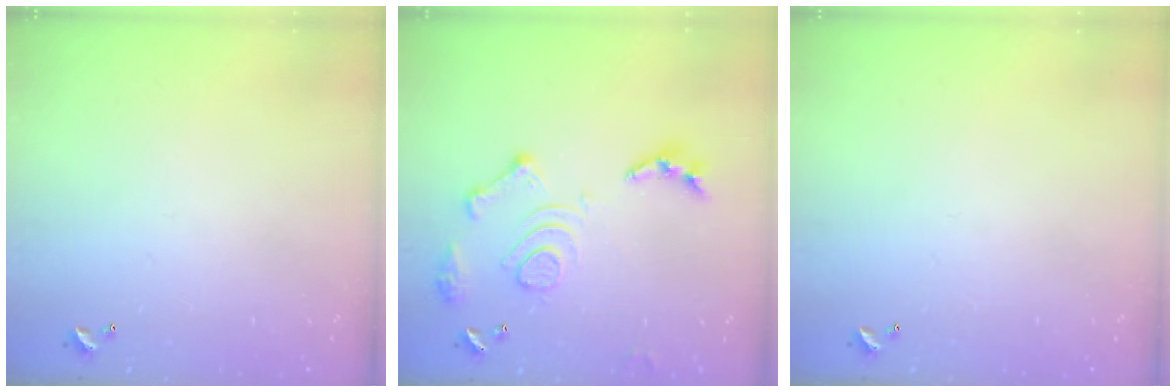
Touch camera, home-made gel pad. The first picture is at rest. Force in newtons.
{"total": 14.6, "press": 14.5, "slide": 1.6}
{"total": 0.0}